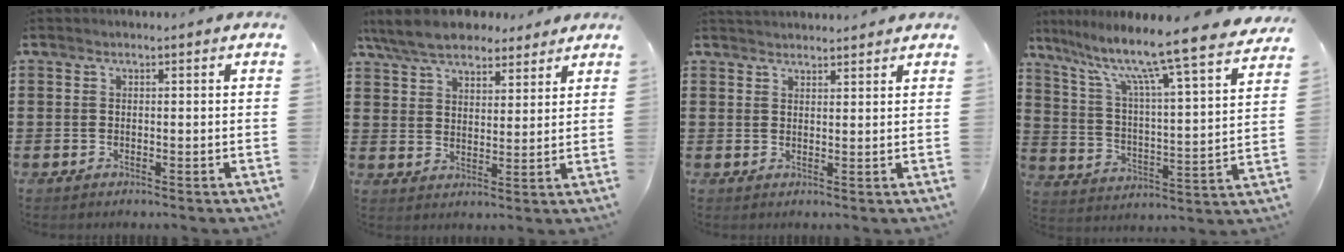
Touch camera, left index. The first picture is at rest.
{"total": 8.0, "force": [6.8, 2.7, 3.1], "torque": [-0.086, -0.006, 0.129]}
{"total": 1.8, "force": [1.8, 0.1, 0.0], "torque": [-0.004, 0.000, 0.036]}
{"total": 10.2, "force": [8.5, -1.1, 5.5], "torque": [-0.132, -0.072, 0.129]}